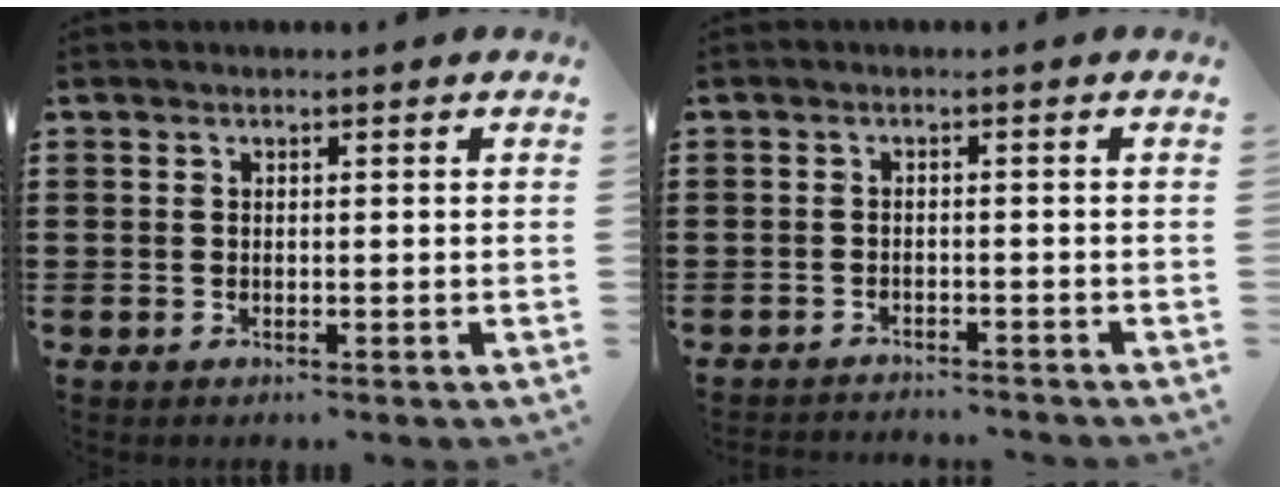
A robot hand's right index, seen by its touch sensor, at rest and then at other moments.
{"total": 1.6, "force": [-1.6, 0.0, 0.0], "torque": [-0.005, 0.000, -0.034]}